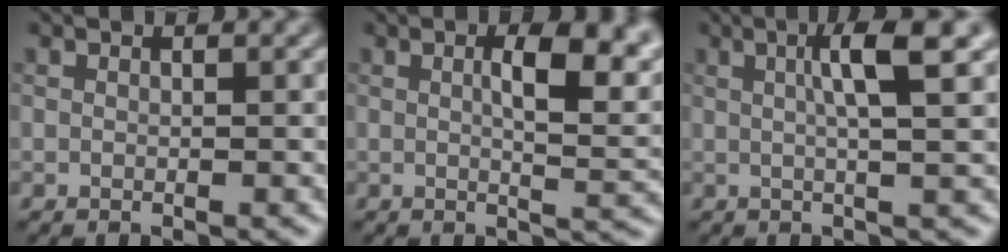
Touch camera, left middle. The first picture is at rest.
{"total": 6.5, "force": [1.8, 2.3, 5.8], "torque": [-0.075, 0.001, 0.027]}
{"total": 4.9, "force": [1.3, 0.8, 4.6], "torque": [-0.071, 0.009, 0.018]}